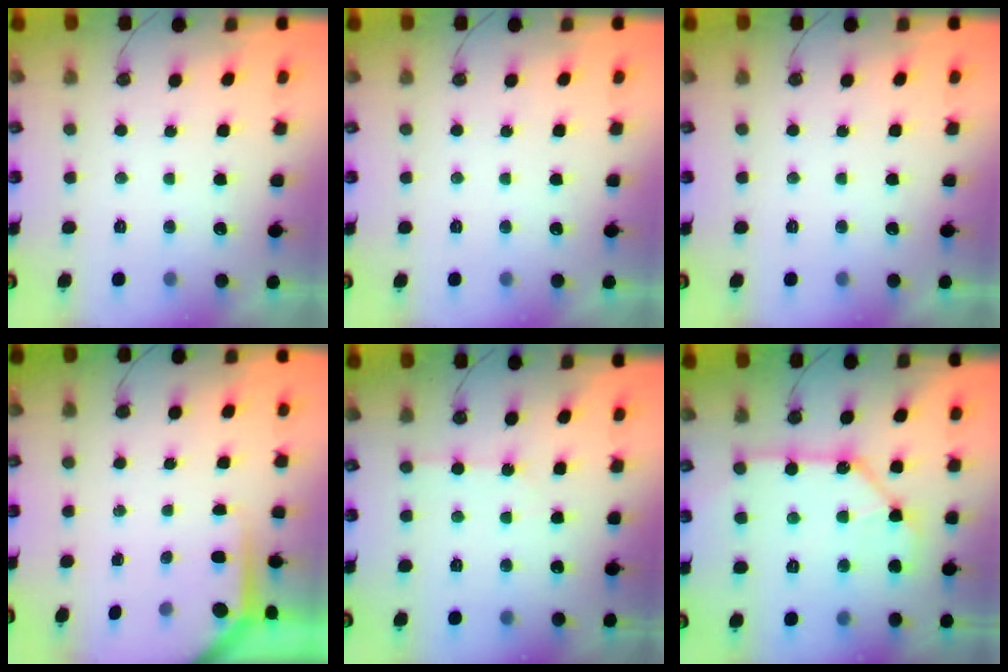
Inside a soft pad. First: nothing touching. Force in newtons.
{"total": 0.0}
{"total": 0.0}
{"total": 3.7, "press": 3.7, "slide": 0.3}
{"total": 2.1, "press": 2.1, "slide": 0.4}
{"total": 11.6, "press": 11.5, "slide": 1.5}